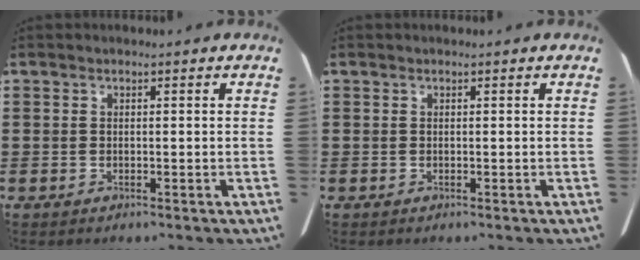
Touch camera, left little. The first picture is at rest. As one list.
[{"total": 0.0}]